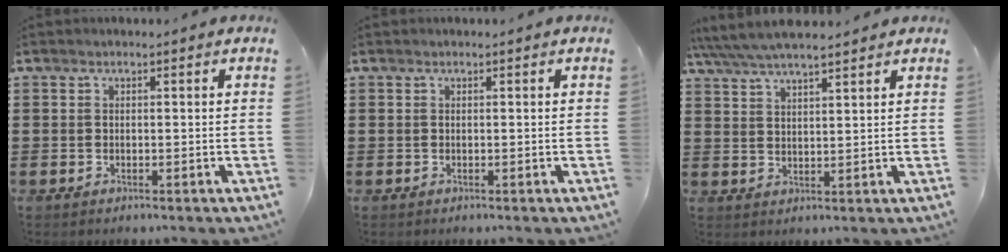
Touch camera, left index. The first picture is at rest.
{"total": 0.0}
{"total": 5.0, "force": [4.4, 0.7, 2.2], "torque": [-0.057, -0.011, 0.079]}